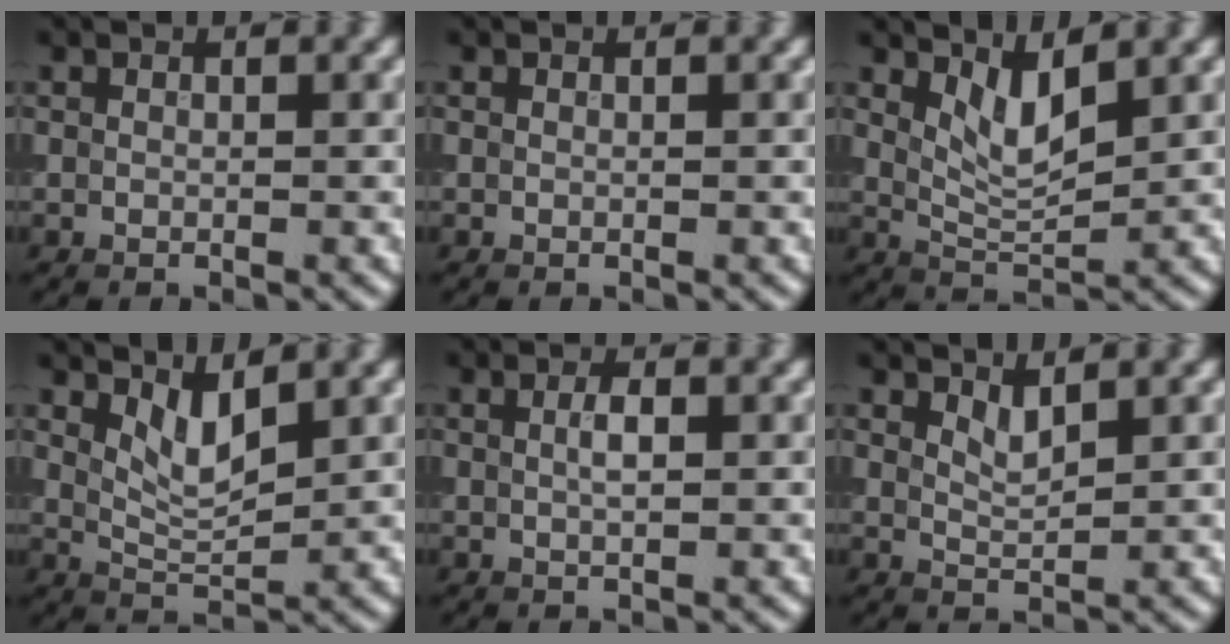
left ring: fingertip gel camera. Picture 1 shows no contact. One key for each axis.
{"total": 0.0}
{"total": 3.0, "fx": 1.6, "fy": 1.0, "fz": 2.3, "tx": -0.047, "ty": -0.008, "tz": 0.035}
{"total": 2.6, "fx": 1.5, "fy": 0.8, "fz": 2.0, "tx": -0.040, "ty": -0.008, "tz": 0.033}
{"total": 1.5, "fx": 0.2, "fy": 0.4, "fz": 1.4, "tx": -0.031, "ty": 0.002, "tz": 0.006}
{"total": 1.2, "fx": 1.0, "fy": 0.3, "fz": 0.7, "tx": -0.017, "ty": -0.004, "tz": 0.022}